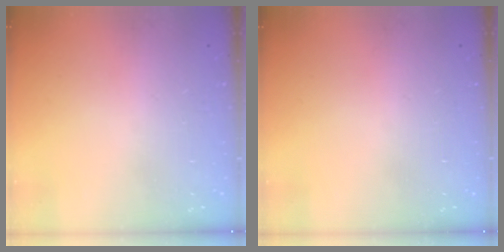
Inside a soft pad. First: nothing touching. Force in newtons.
{"total": 0.0}